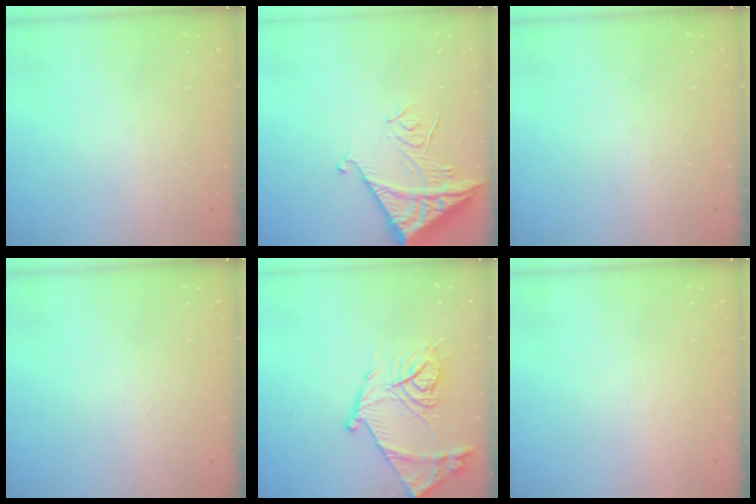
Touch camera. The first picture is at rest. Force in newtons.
{"total": 13.7, "press": 13.6, "slide": 1.1}
{"total": 0.0}
{"total": 0.0}
{"total": 18.9, "press": 18.8, "slide": 1.8}
{"total": 1.5, "press": 1.5, "slide": 0.1}